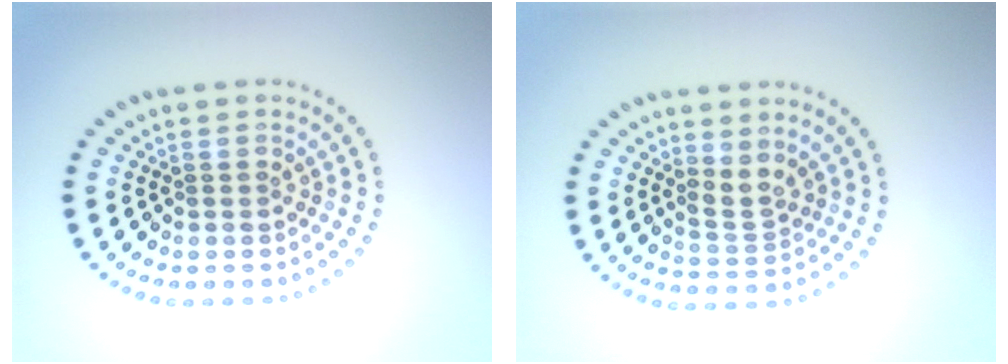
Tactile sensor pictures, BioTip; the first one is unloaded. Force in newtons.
{"total": 2.0, "press": 1.4, "slide": 1.4}